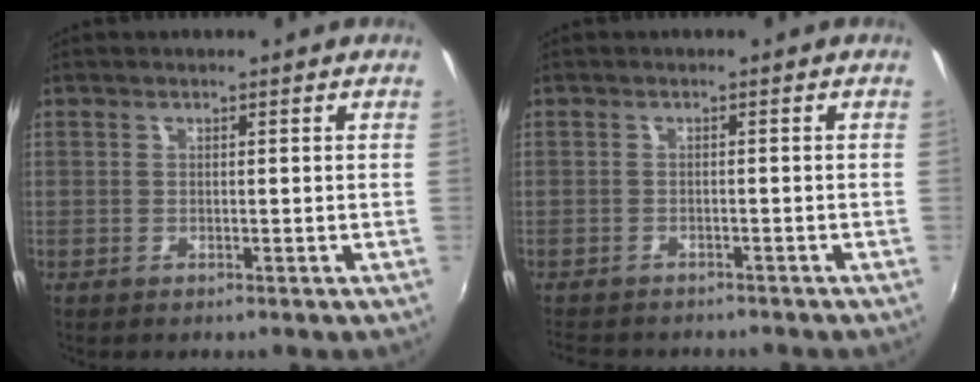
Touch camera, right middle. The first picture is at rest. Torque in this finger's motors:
{"motor_torque": [0.48, -0.54, 0.05, 0.04]}